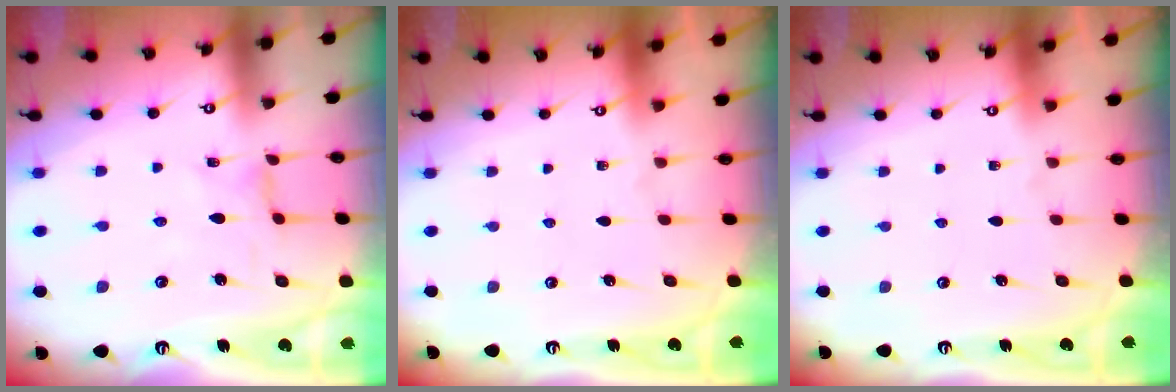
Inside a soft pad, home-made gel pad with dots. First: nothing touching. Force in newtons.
{"total": 0.0}
{"total": 0.0}